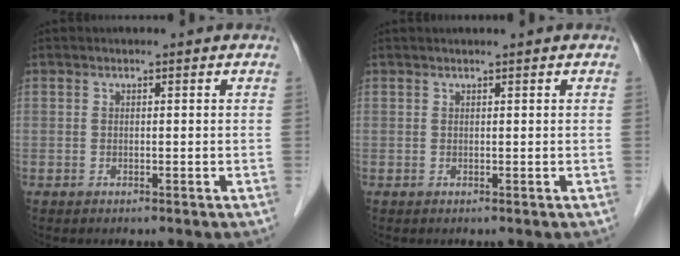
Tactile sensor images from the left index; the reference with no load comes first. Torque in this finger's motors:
{"motor_torque": [-0.15, -0.05, 0.03, 0.01]}